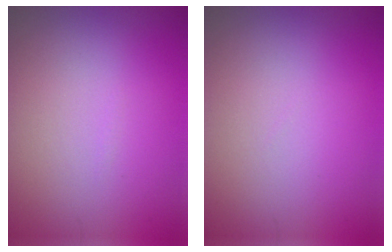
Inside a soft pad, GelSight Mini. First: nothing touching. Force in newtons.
{"total": 0.0}